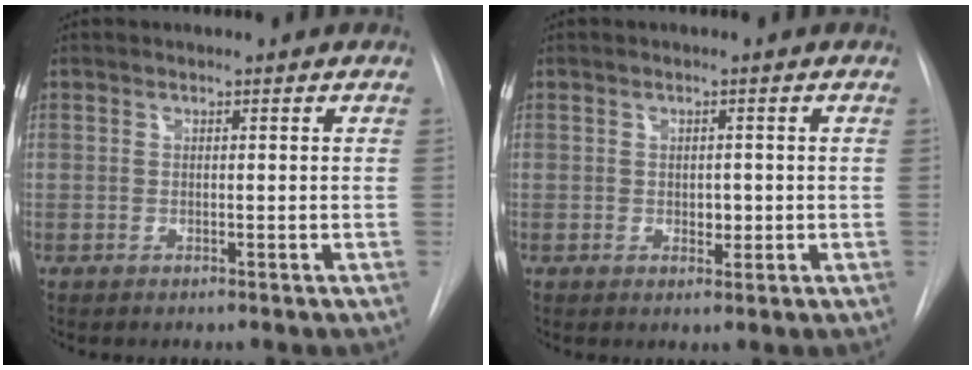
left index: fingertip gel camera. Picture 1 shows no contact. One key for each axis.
{"total": 1.6, "fx": -0.4, "fy": 1.1, "fz": 1.1, "tx": -0.014, "ty": -0.004, "tz": -0.002}